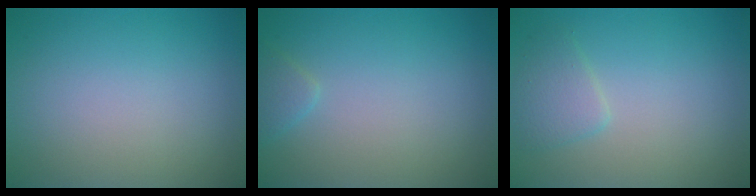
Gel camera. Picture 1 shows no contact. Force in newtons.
{"total": 1.1, "press": 1.1, "slide": 0.1}
{"total": 1.9, "press": 1.9, "slide": 0.1}